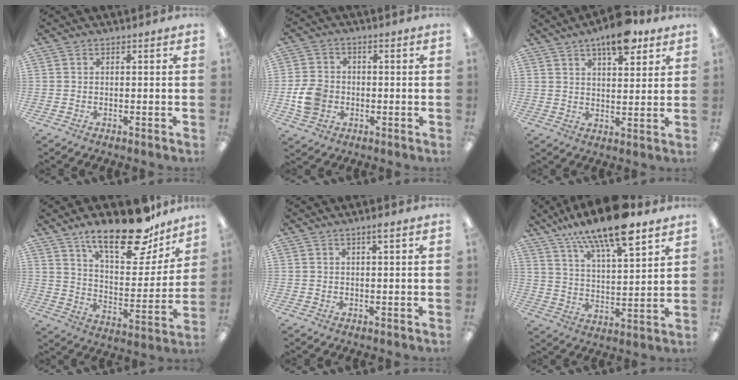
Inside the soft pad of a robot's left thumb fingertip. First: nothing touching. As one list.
[{"total": 7.6, "force": [-1.6, 6.3, 4.0], "torque": [-0.086, 0.010, -0.029]}, {"total": 10.1, "force": [6.8, 3.8, 6.4], "torque": [-0.081, -0.035, 0.113]}, {"total": 21.8, "force": [15.6, 8.5, 12.8], "torque": [-0.194, -0.094, 0.264]}, {"total": 1.7, "force": [1.1, 0.2, 1.3], "torque": [-0.027, 0.003, 0.017]}, {"total": 16.4, "force": [12.3, 4.6, 9.8], "torque": [-0.169, -0.068, 0.207]}]